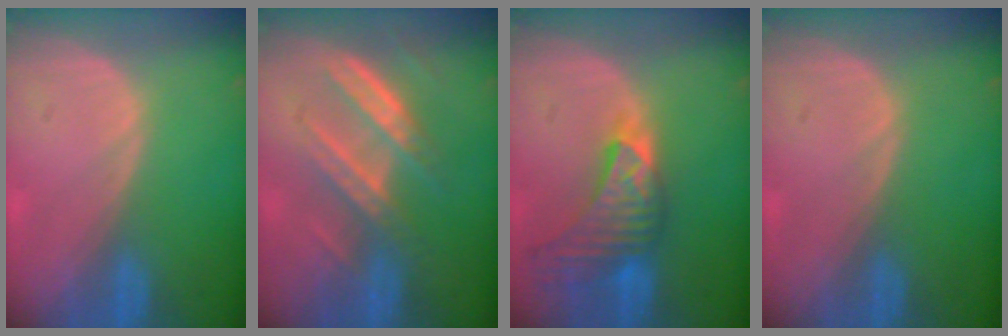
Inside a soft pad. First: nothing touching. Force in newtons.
{"total": 7.3, "press": 6.8, "slide": 2.8}
{"total": 9.1, "press": 8.2, "slide": 3.8}
{"total": 0.0}